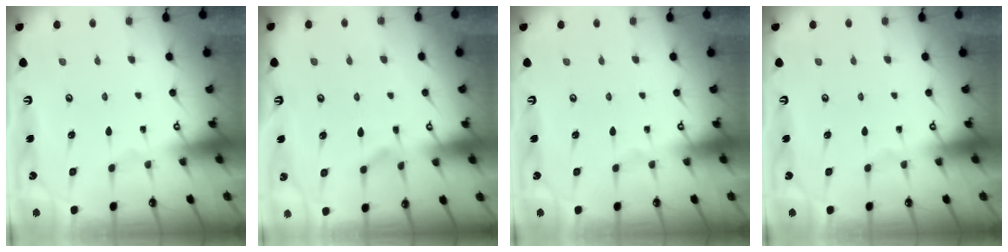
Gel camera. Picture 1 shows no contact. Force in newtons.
{"total": 1.6, "press": 1.3, "slide": 0.9}
{"total": 0.0}
{"total": 0.0}